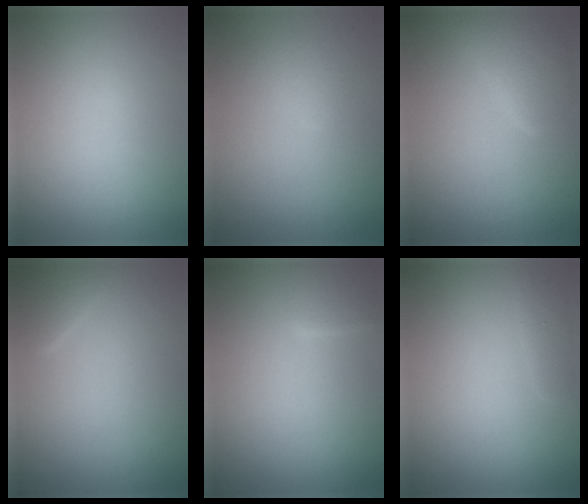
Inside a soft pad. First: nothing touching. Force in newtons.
{"total": 1.1, "press": 1.1, "slide": 0.1}
{"total": 2.8, "press": 2.8, "slide": 0.2}
{"total": 1.2, "press": 1.2, "slide": 0.0}
{"total": 1.8, "press": 1.8, "slide": 0.1}
{"total": 1.1, "press": 1.1, "slide": 0.1}